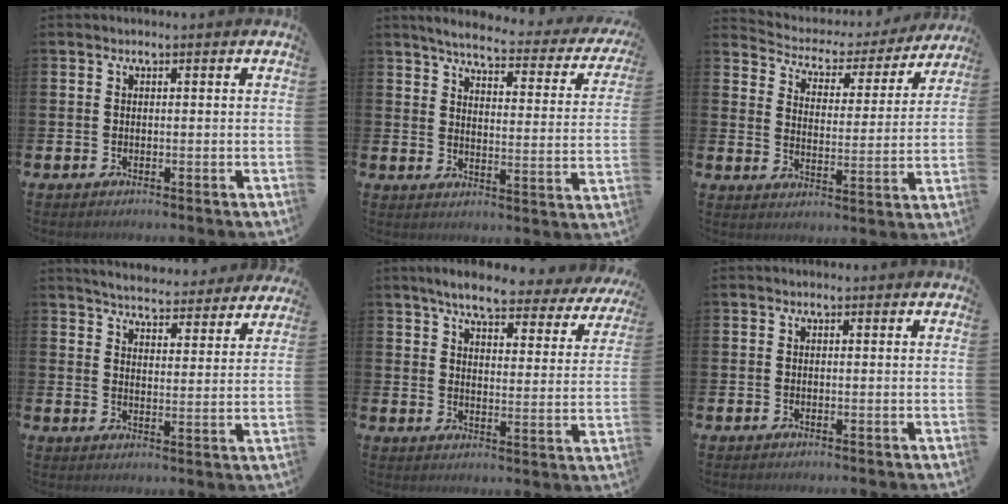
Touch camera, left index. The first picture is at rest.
{"total": 4.4, "force": [3.9, 0.8, 2.0], "torque": [-0.051, -0.034, 0.056]}
{"total": 3.8, "force": [3.3, 1.9, 0.5], "torque": [-0.033, -0.030, 0.046]}
{"total": 5.2, "force": [5.1, 0.6, 0.6], "torque": [-0.025, -0.040, 0.087]}
{"total": 6.3, "force": [5.7, 0.8, 2.4], "torque": [-0.064, -0.036, 0.094]}
{"total": 0.0}